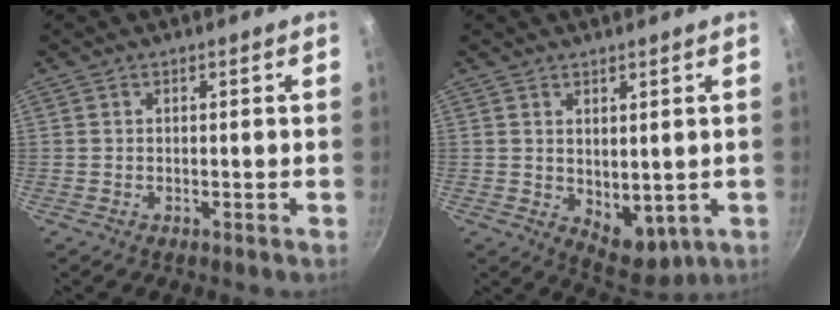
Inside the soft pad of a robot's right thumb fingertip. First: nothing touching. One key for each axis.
{"total": 6.9, "fx": 0.8, "fy": 4.3, "fz": 5.3, "tx": -0.054, "ty": -0.023, "tz": 0.029}